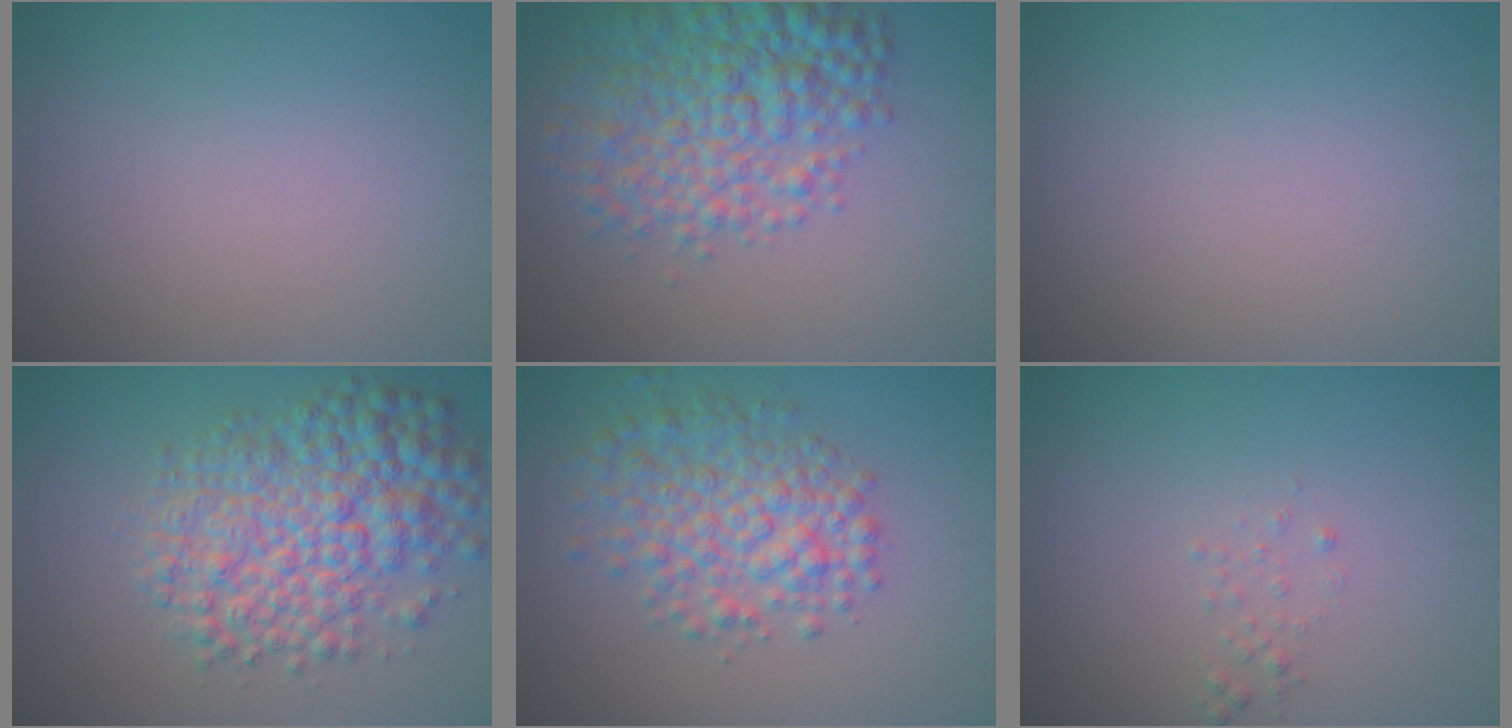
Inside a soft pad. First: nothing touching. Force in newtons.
{"total": 7.1, "press": 7.1, "slide": 0.1}
{"total": 0.0}
{"total": 8.1, "press": 8.1, "slide": 0.2}
{"total": 5.4, "press": 5.4, "slide": 0.1}
{"total": 0.8, "press": 0.8, "slide": 0.1}